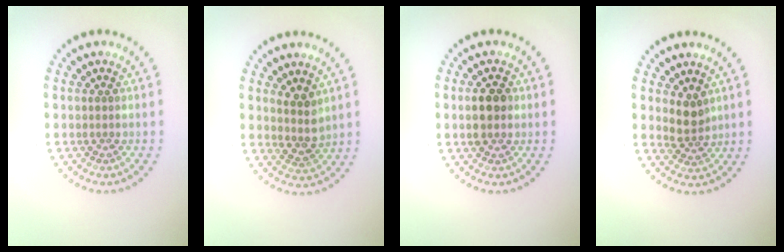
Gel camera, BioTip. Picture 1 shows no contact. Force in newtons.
{"total": 2.3, "press": 1.9, "slide": 1.3}
{"total": 2.9, "press": 2.9, "slide": 0.1}
{"total": 2.2, "press": 1.9, "slide": 1.1}